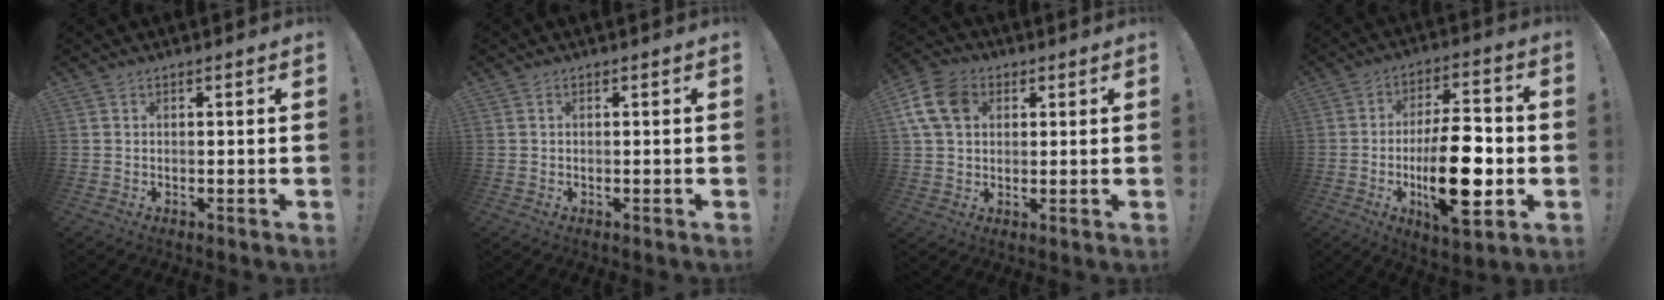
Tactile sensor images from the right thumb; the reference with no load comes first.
{"total": 0.0}
{"total": 11.6, "force": [3.9, 8.6, 6.7], "torque": [-0.124, -0.003, 0.079]}
{"total": 19.8, "force": [-3.9, 7.6, 17.9], "torque": [-0.308, 0.007, -0.059]}